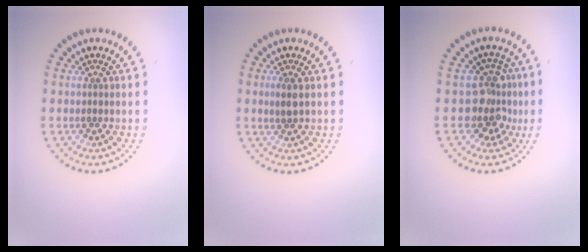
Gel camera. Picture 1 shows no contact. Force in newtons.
{"total": 1.4, "press": 1.3, "slide": 0.5}
{"total": 3.7, "press": 3.2, "slide": 1.9}